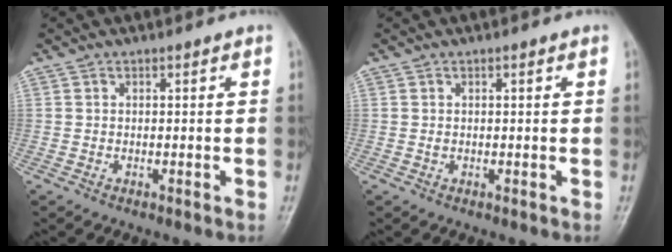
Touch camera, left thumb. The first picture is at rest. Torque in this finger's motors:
{"motor_torque": [-0.03, 0.25, 0.13, 0.08, 0.00]}